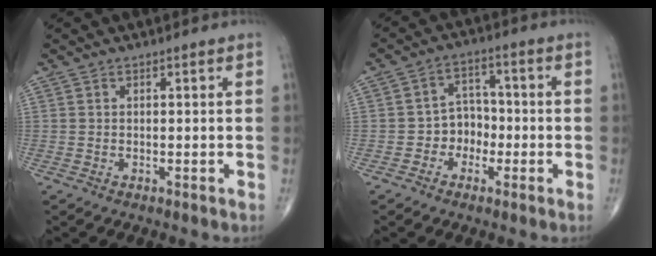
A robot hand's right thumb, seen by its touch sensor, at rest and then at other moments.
{"total": 5.9, "force": [-1.9, 5.0, 2.5], "torque": [-0.003, 0.028, -0.043]}